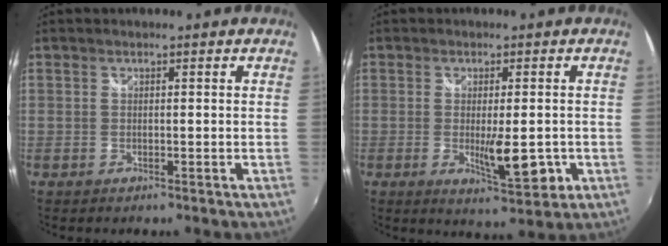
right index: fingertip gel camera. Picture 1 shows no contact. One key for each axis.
{"total": 7.7, "fx": -1.9, "fy": 1.9, "fz": 7.2, "tx": -0.109, "ty": -0.021, "tz": -0.022}